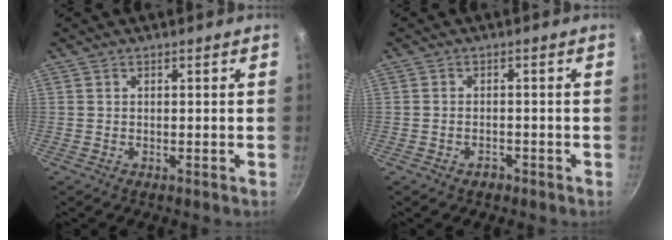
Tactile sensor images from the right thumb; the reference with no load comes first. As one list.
[{"total": 1.7, "force": [-1.1, 1.1, 0.7], "torque": [-0.008, 0.012, -0.014]}]